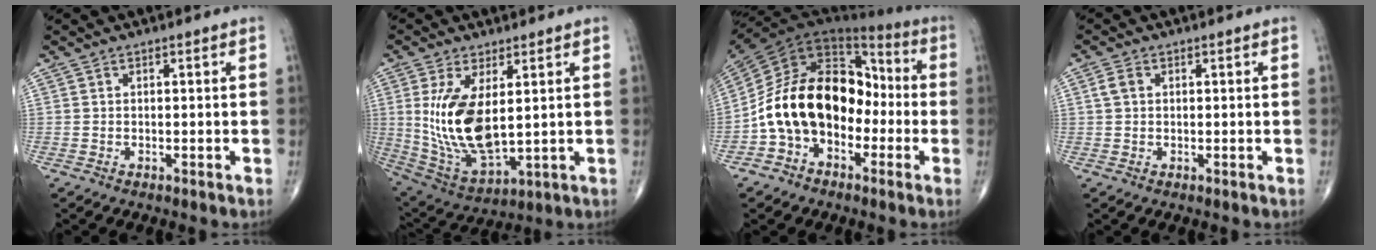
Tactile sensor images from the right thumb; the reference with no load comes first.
{"total": 14.9, "force": [2.2, 6.9, 13.0], "torque": [-0.255, -0.023, 0.065]}
{"total": 19.3, "force": [-3.8, 13.4, 13.3], "torque": [-0.221, 0.067, -0.073]}
{"total": 2.0, "force": [0.5, 1.5, 1.3], "torque": [-0.029, 0.008, 0.009]}